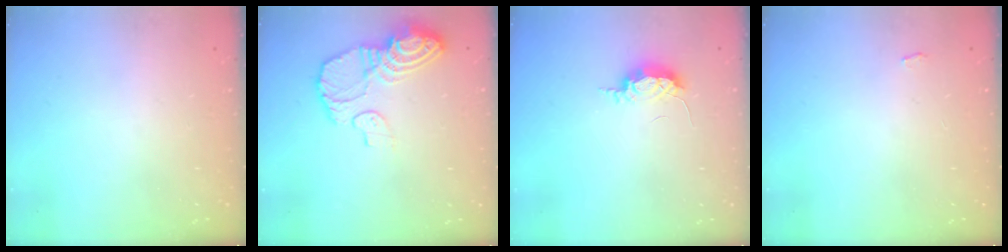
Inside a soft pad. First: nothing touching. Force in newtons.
{"total": 13.8, "press": 13.7, "slide": 1.2}
{"total": 5.9, "press": 5.5, "slide": 2.2}
{"total": 2.8, "press": 2.8, "slide": 0.3}